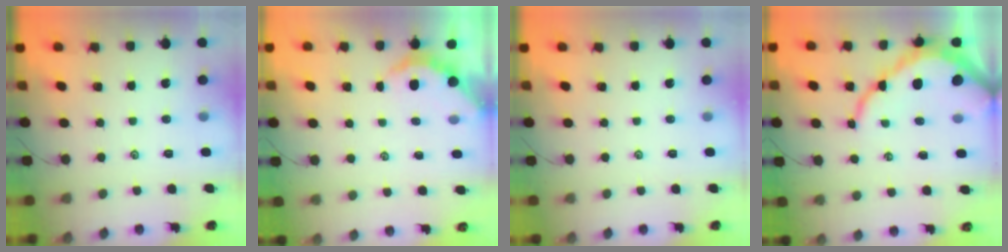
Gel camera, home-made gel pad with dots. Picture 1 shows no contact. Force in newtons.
{"total": 2.3, "press": 2.3, "slide": 0.2}
{"total": 0.0}
{"total": 11.6, "press": 11.6, "slide": 0.6}